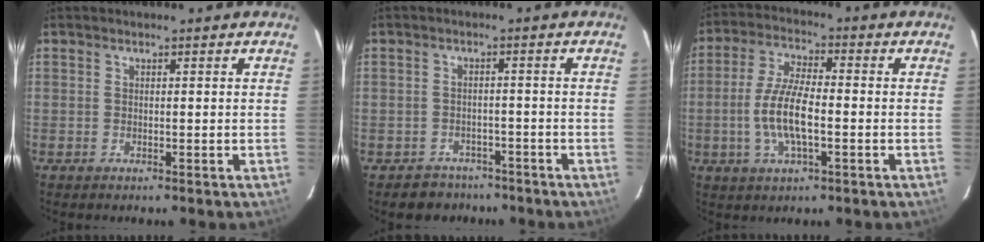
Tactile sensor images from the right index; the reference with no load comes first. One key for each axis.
{"total": 5.5, "fx": -4.1, "fy": 3.6, "fz": -0.2, "tx": -0.006, "ty": 0.029, "tz": -0.059}
{"total": 9.6, "fx": -2.1, "fy": 3.2, "fz": 8.9, "tx": -0.182, "ty": 0.000, "tz": -0.043}